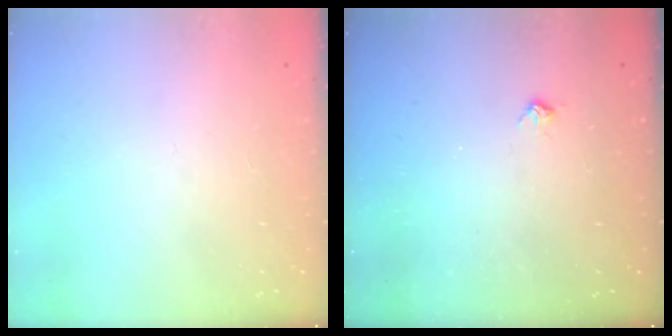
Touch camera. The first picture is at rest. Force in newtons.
{"total": 3.4, "press": 3.3, "slide": 0.7}